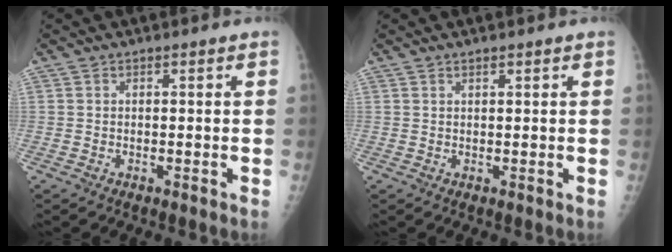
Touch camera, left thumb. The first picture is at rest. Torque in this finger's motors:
{"motor_torque": [0.06, 0.21, -0.13, -0.03, -0.01]}